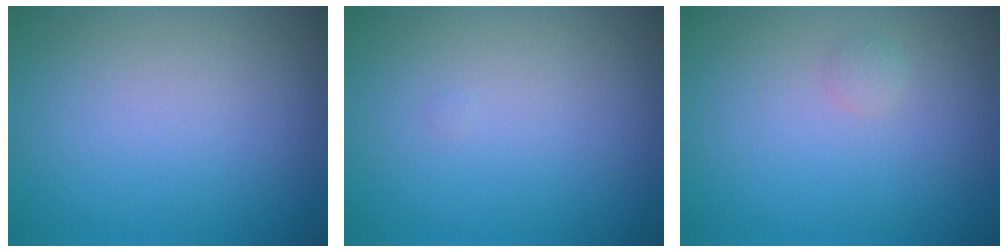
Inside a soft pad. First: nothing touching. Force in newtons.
{"total": 0.0}
{"total": 0.6, "press": 0.6, "slide": 0.1}